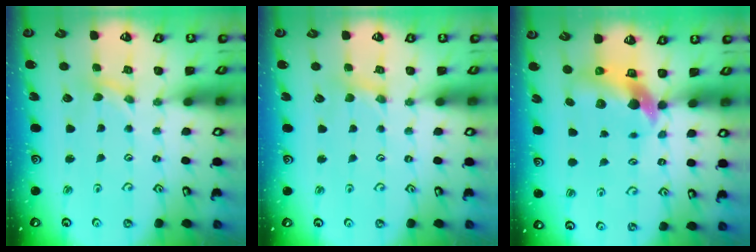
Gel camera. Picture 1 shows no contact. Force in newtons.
{"total": 1.7, "press": 1.7, "slide": 0.2}
{"total": 9.5, "press": 9.4, "slide": 1.7}